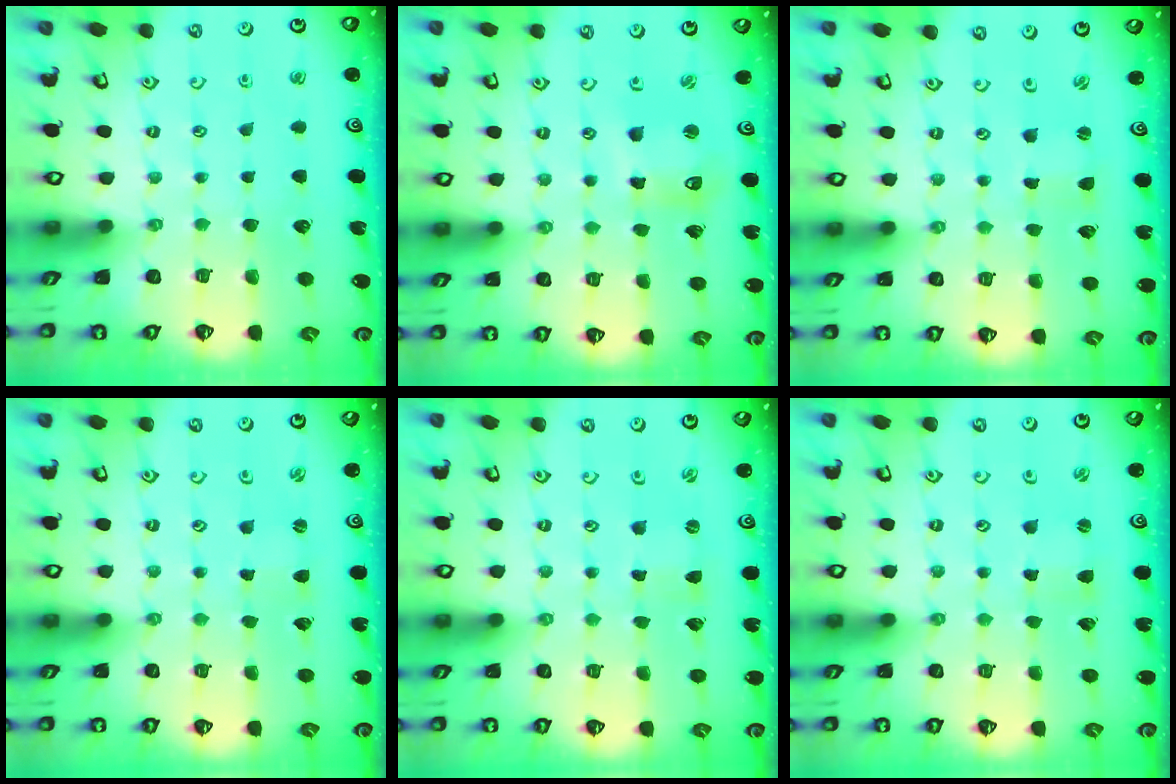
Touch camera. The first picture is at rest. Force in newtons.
{"total": 7.6, "press": 7.4, "slide": 1.5}
{"total": 0.0}
{"total": 0.5, "press": 0.5, "slide": 0.1}
{"total": 0.0}
{"total": 2.4, "press": 2.4, "slide": 0.5}